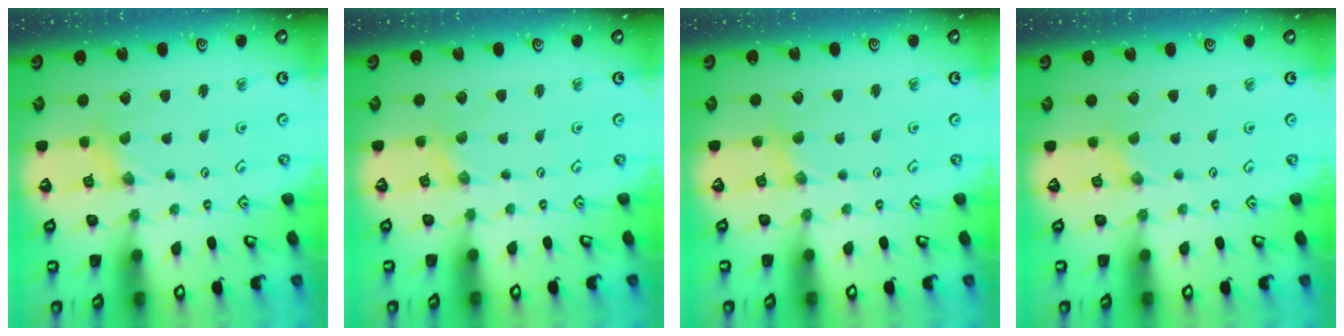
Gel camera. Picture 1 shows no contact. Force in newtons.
{"total": 0.8, "press": 0.8, "slide": 0.1}
{"total": 2.6, "press": 2.6, "slide": 0.4}
{"total": 1.1, "press": 1.1, "slide": 0.2}